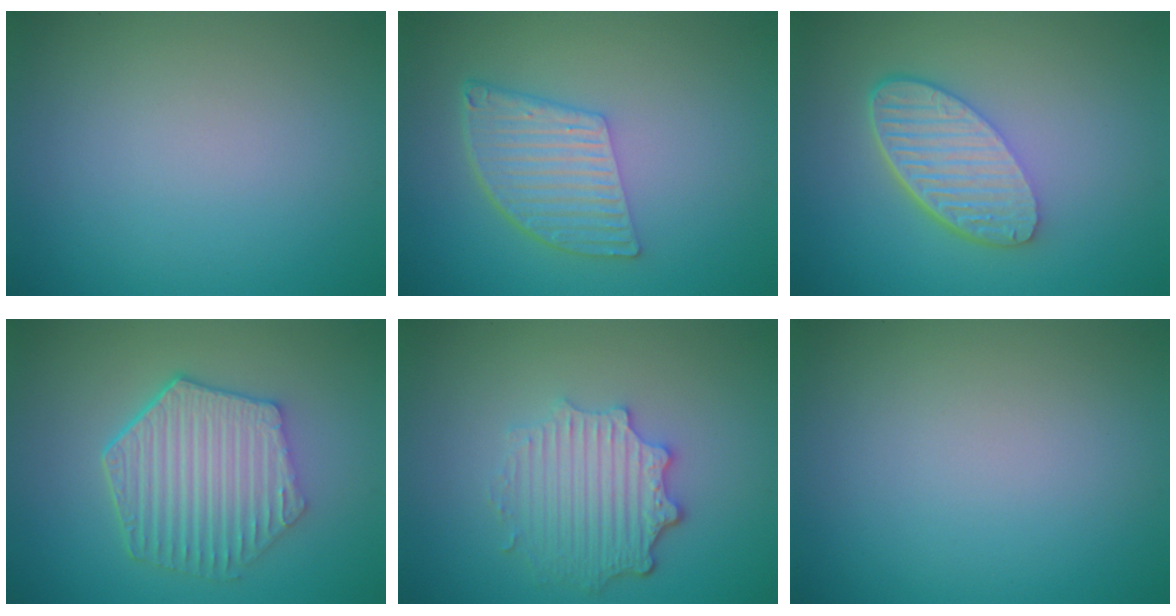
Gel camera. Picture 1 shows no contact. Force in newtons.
{"total": 5.1, "press": 3.6, "slide": 3.7}
{"total": 5.6, "press": 4.0, "slide": 3.9}
{"total": 6.3, "press": 4.9, "slide": 3.9}
{"total": 4.5, "press": 3.6, "slide": 2.7}
{"total": 0.0}